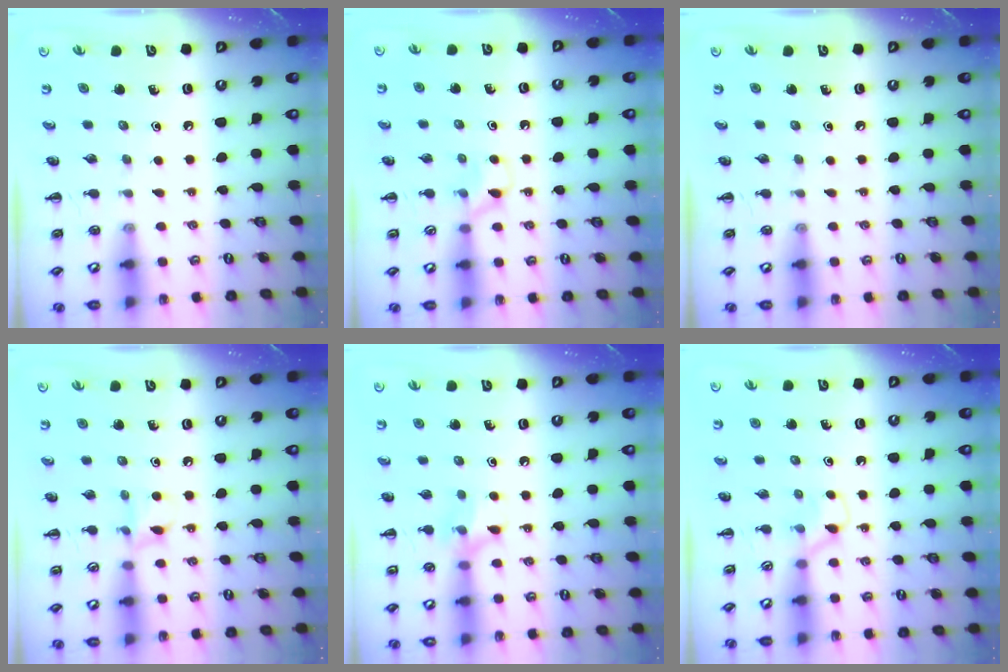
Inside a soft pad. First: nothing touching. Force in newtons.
{"total": 4.9, "press": 4.6, "slide": 1.7}
{"total": 0.0}
{"total": 6.3, "press": 6.0, "slide": 1.8}
{"total": 8.4, "press": 8.3, "slide": 1.4}
{"total": 3.7, "press": 3.5, "slide": 1.2}